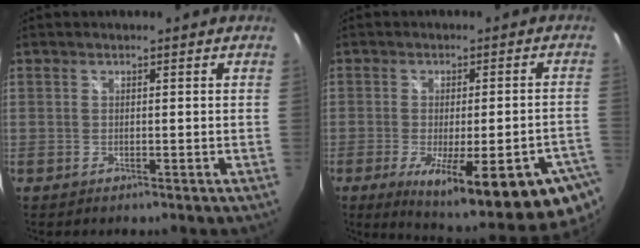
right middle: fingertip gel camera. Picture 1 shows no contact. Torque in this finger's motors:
{"motor_torque": [1.87, -0.28, 0.42, 0.21]}